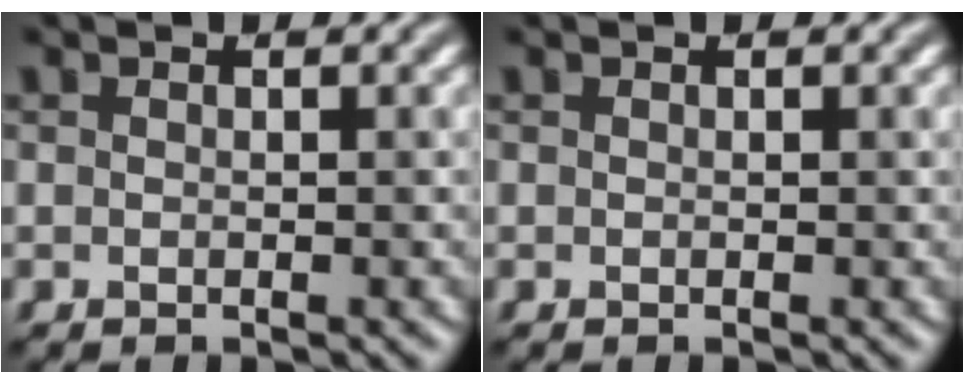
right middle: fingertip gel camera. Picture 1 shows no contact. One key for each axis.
{"total": 0.0}